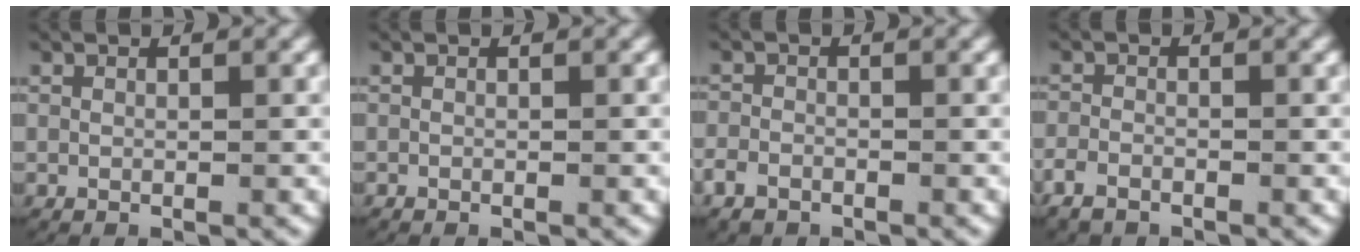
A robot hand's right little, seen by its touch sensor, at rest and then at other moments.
{"total": 0.0}
{"total": 2.2, "force": [-1.5, 1.6, 0.6], "torque": [-0.022, -0.008, -0.025]}
{"total": 2.4, "force": [-1.8, 1.5, 0.7], "torque": [-0.028, -0.010, -0.030]}